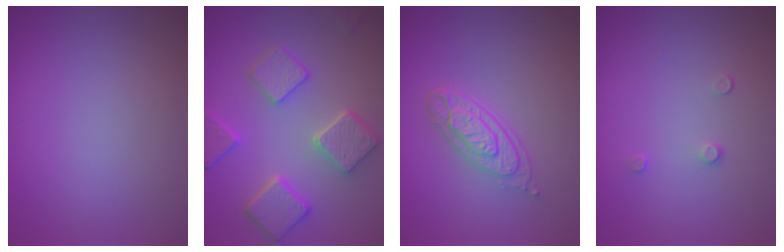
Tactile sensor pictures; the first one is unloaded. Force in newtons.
{"total": 4.8, "press": 4.5, "slide": 1.6}
{"total": 3.8, "press": 3.0, "slide": 2.3}
{"total": 0.8, "press": 0.4, "slide": 0.6}